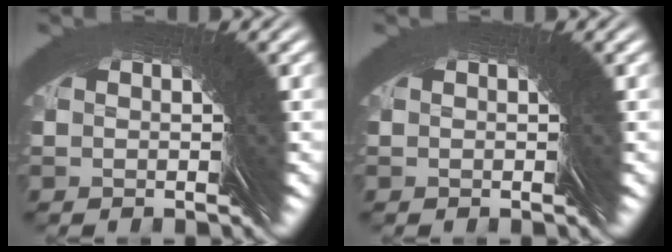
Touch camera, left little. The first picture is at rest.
{"total": 0.0}